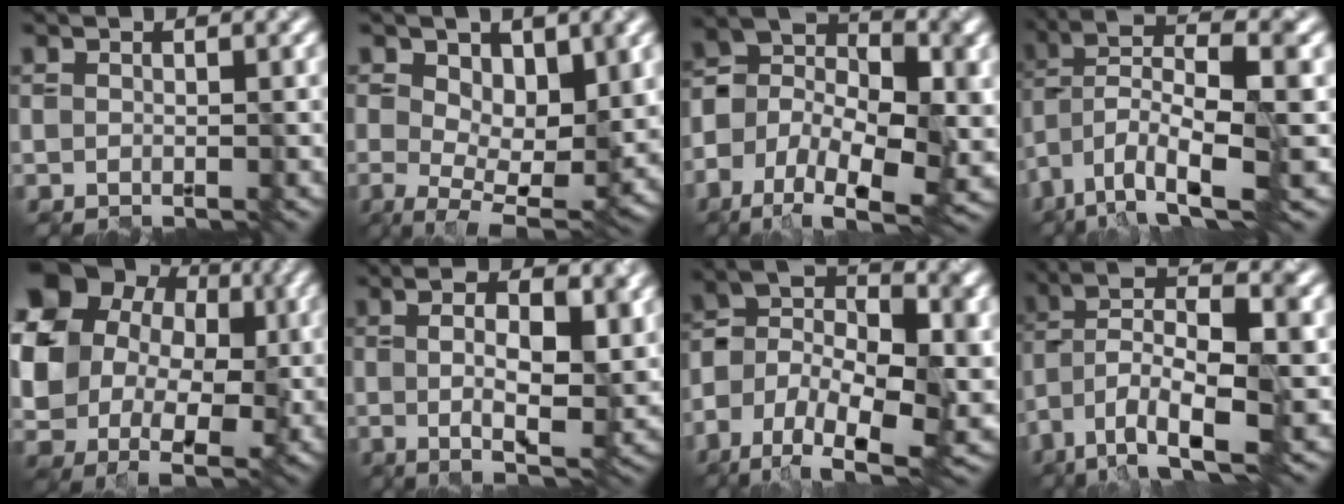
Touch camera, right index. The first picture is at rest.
{"total": 8.5, "force": [0.1, 4.4, 7.3], "torque": [-0.119, -0.014, -0.001]}
{"total": 10.9, "force": [-4.7, 5.8, 8.0], "torque": [-0.139, 0.006, -0.096]}
{"total": 9.3, "force": [-3.7, 2.9, 8.0], "torque": [-0.141, 0.010, -0.068]}
{"total": 17.9, "force": [4.3, 15.1, 8.6], "torque": [-0.214, 0.016, 0.078]}
{"total": 8.4, "force": [1.4, 3.1, 7.6], "torque": [-0.108, 0.002, 0.012]}
{"total": 11.7, "force": [-5.7, 5.7, 8.5], "torque": [-0.153, 0.003, -0.114]}
{"total": 10.3, "force": [-4.5, 3.5, 8.5], "torque": [-0.148, 0.004, -0.084]}